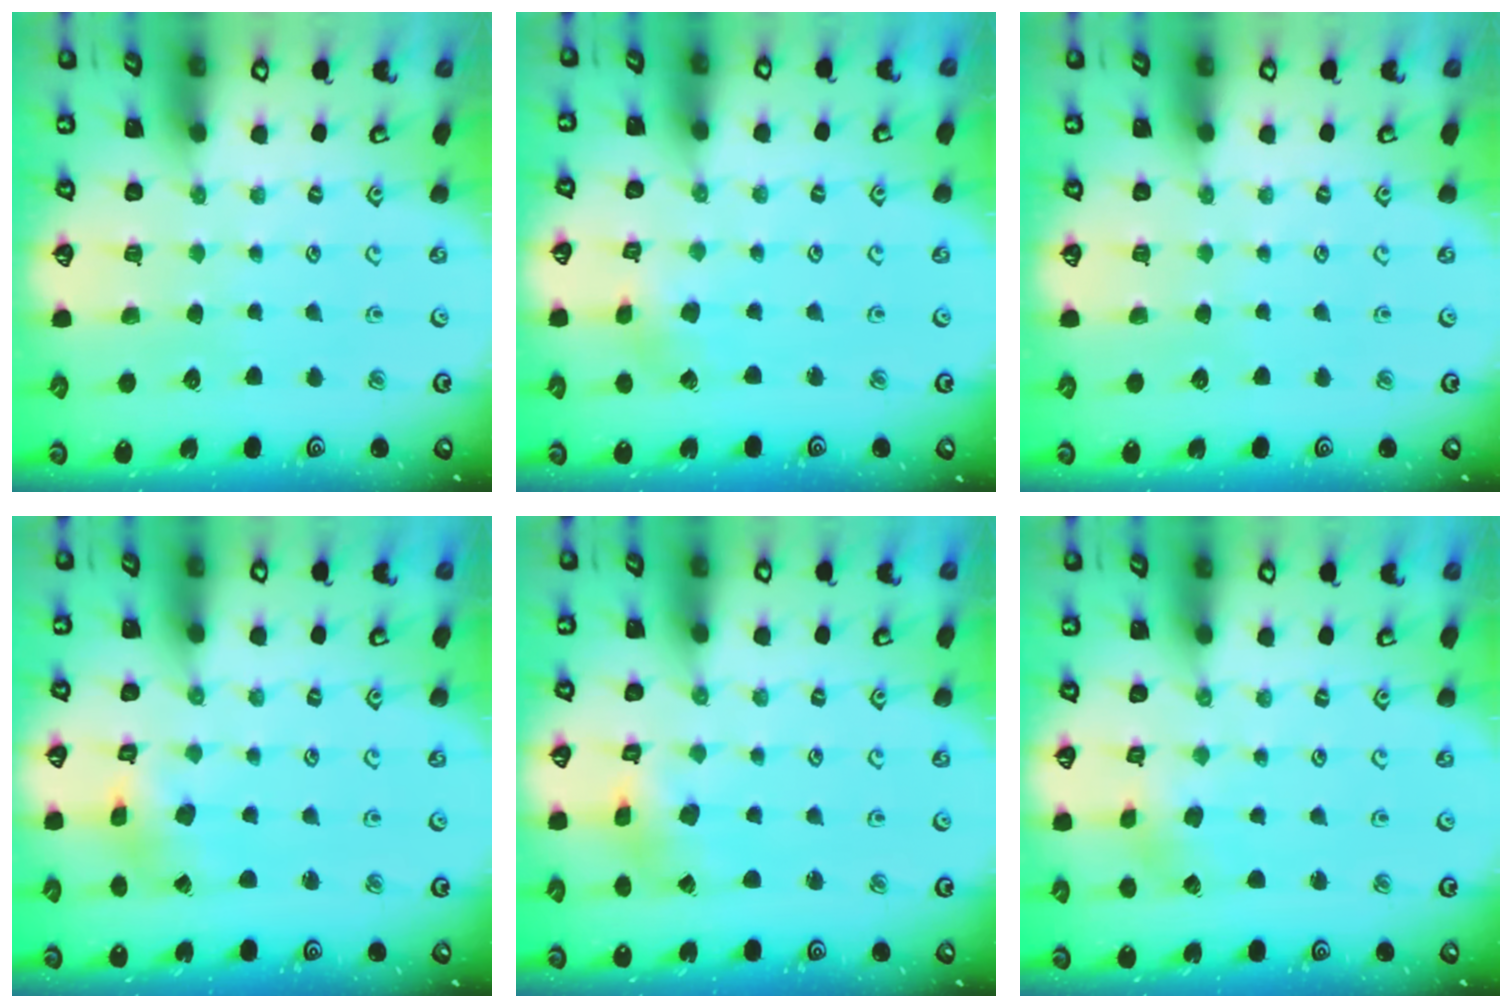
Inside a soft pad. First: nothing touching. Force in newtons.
{"total": 2.3, "press": 2.3, "slide": 0.3}
{"total": 0.0}
{"total": 4.6, "press": 4.6, "slide": 0.7}
{"total": 4.6, "press": 4.6, "slide": 0.7}
{"total": 2.2, "press": 2.2, "slide": 0.3}